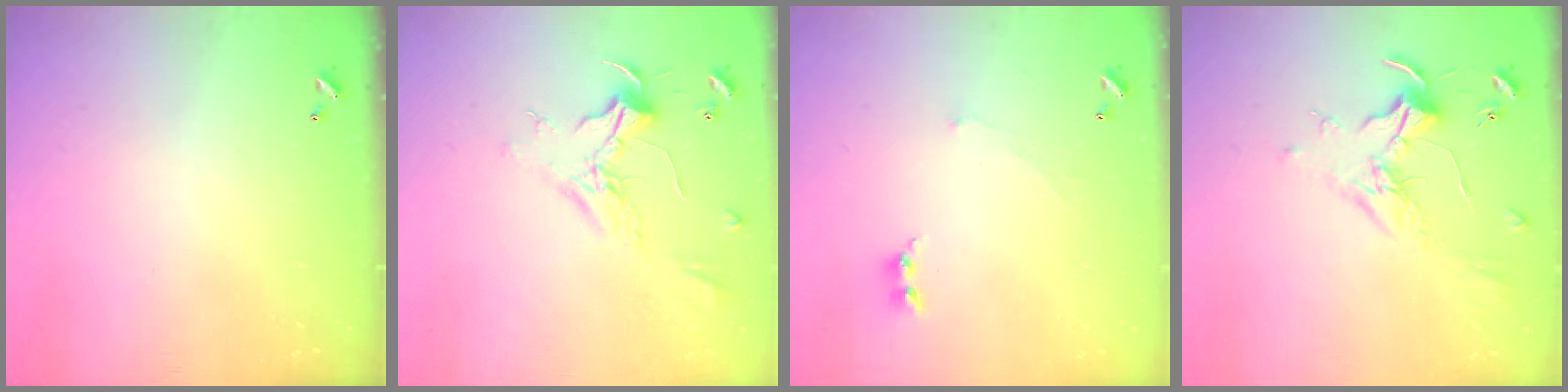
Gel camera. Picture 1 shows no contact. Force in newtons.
{"total": 2.4, "press": 2.3, "slide": 0.7}
{"total": 2.0, "press": 1.9, "slide": 0.7}
{"total": 1.7, "press": 1.5, "slide": 0.9}